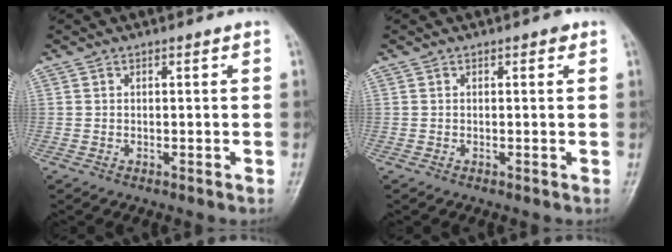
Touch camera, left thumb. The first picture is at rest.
{"total": 0.9, "force": [0.5, 0.4, 0.6], "torque": [-0.005, 0.000, 0.003]}